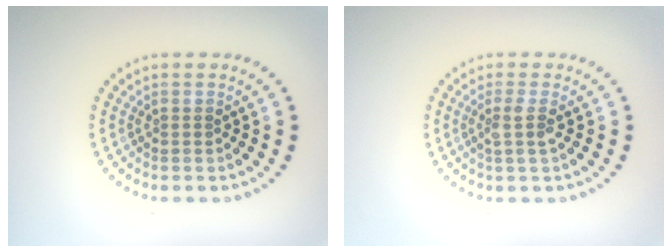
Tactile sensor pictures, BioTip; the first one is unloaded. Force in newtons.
{"total": 1.7, "press": 1.3, "slide": 1.1}